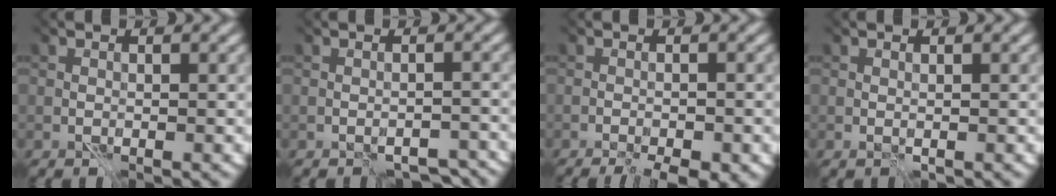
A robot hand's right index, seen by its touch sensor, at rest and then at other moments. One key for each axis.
{"total": 2.4, "fx": -2.2, "fy": 1.0, "fz": -0.1, "tx": 0.027, "ty": 0.004, "tz": -0.014}
{"total": 4.1, "fx": -3.1, "fy": 1.1, "fz": 2.5, "tx": -0.027, "ty": 0.003, "tz": -0.029}
{"total": 0.5, "fx": 0.4, "fy": -0.2, "fz": 0.0, "tx": -0.004, "ty": 0.002, "tz": 0.010}